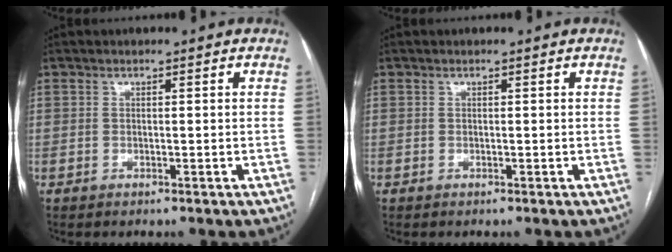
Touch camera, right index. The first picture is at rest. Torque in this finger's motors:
{"motor_torque": [0.00, 0.00, 0.00, 0.00]}